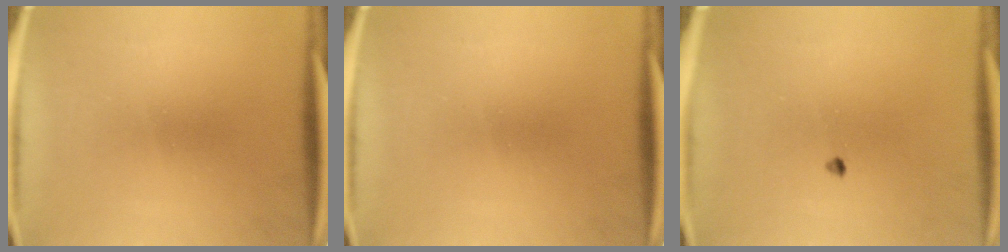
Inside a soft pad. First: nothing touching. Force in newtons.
{"total": 0.0}
{"total": 0.7}